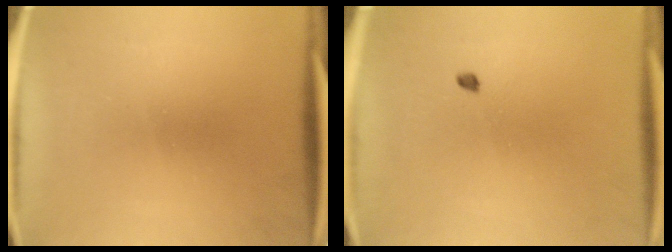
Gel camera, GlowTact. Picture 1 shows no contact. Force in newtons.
{"total": 0.9}